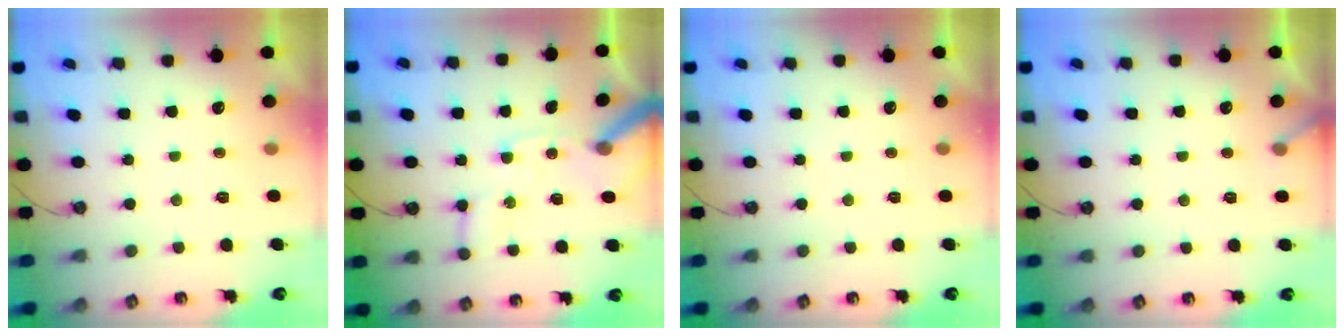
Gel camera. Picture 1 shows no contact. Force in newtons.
{"total": 12.8, "press": 12.8, "slide": 1.4}
{"total": 0.0}
{"total": 4.0, "press": 4.0, "slide": 0.3}